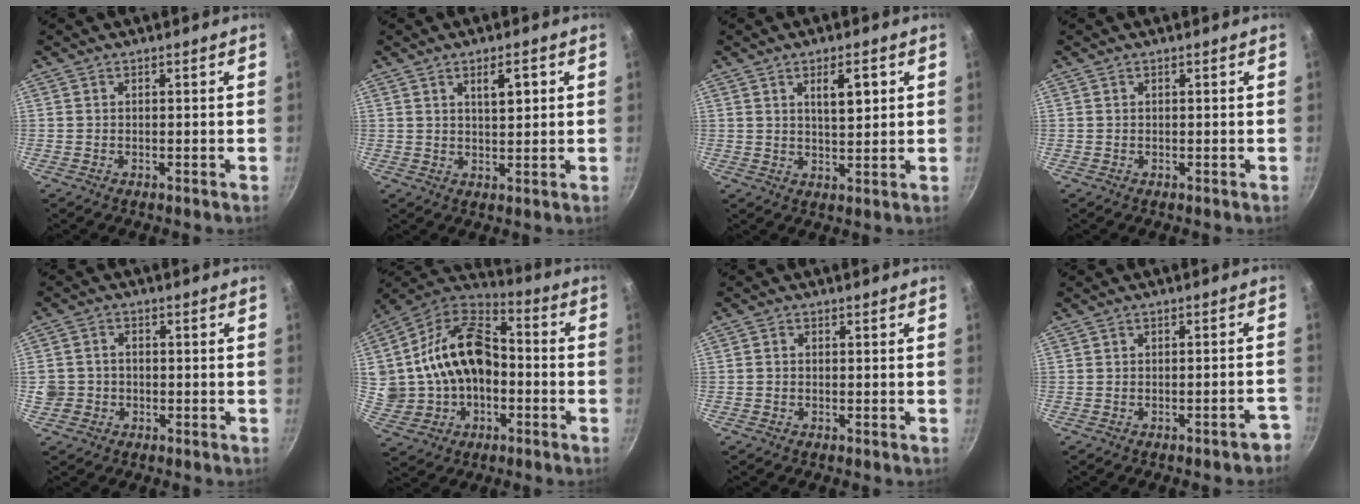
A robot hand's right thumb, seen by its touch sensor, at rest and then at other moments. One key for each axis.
{"total": 4.6, "fx": 1.8, "fy": 1.8, "fz": 3.8, "tx": -0.052, "ty": -0.005, "tz": 0.030}
{"total": 6.0, "fx": 2.2, "fy": 2.4, "fz": 5.0, "tx": -0.071, "ty": -0.011, "tz": 0.037}
{"total": 0.0}
{"total": 4.9, "fx": -0.9, "fy": 4.5, "fz": 1.8, "tx": -0.023, "ty": 0.017, "tz": -0.016}
{"total": 20.4, "fx": -0.7, "fy": 15.1, "fz": 13.8, "tx": -0.249, "ty": 0.049, "tz": -0.011}
{"total": 0.8, "fx": -0.3, "fy": 0.7, "fz": 0.4, "tx": -0.007, "ty": 0.003, "tz": -0.006}
{"total": 4.0, "fx": -2.8, "fy": 1.2, "fz": 2.6, "tx": -0.016, "ty": 0.039, "tz": -0.020}